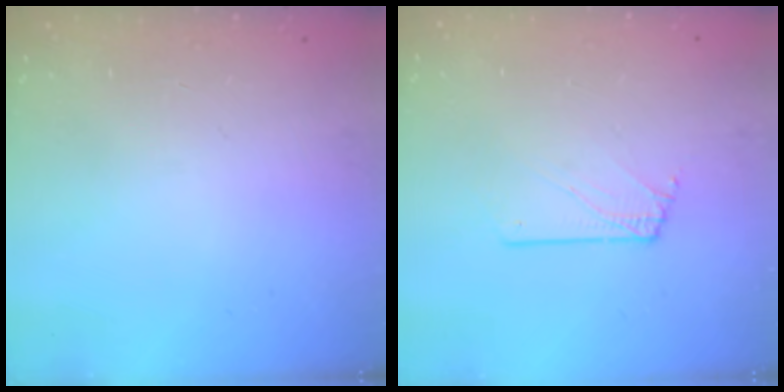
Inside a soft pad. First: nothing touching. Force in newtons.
{"total": 1.7, "press": 1.7, "slide": 0.2}